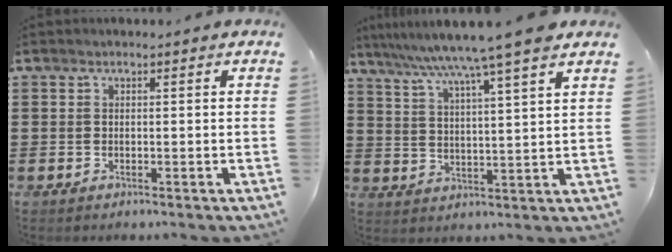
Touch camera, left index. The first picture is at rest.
{"total": 7.8, "force": [6.4, -1.5, 4.1], "torque": [-0.102, -0.036, 0.104]}